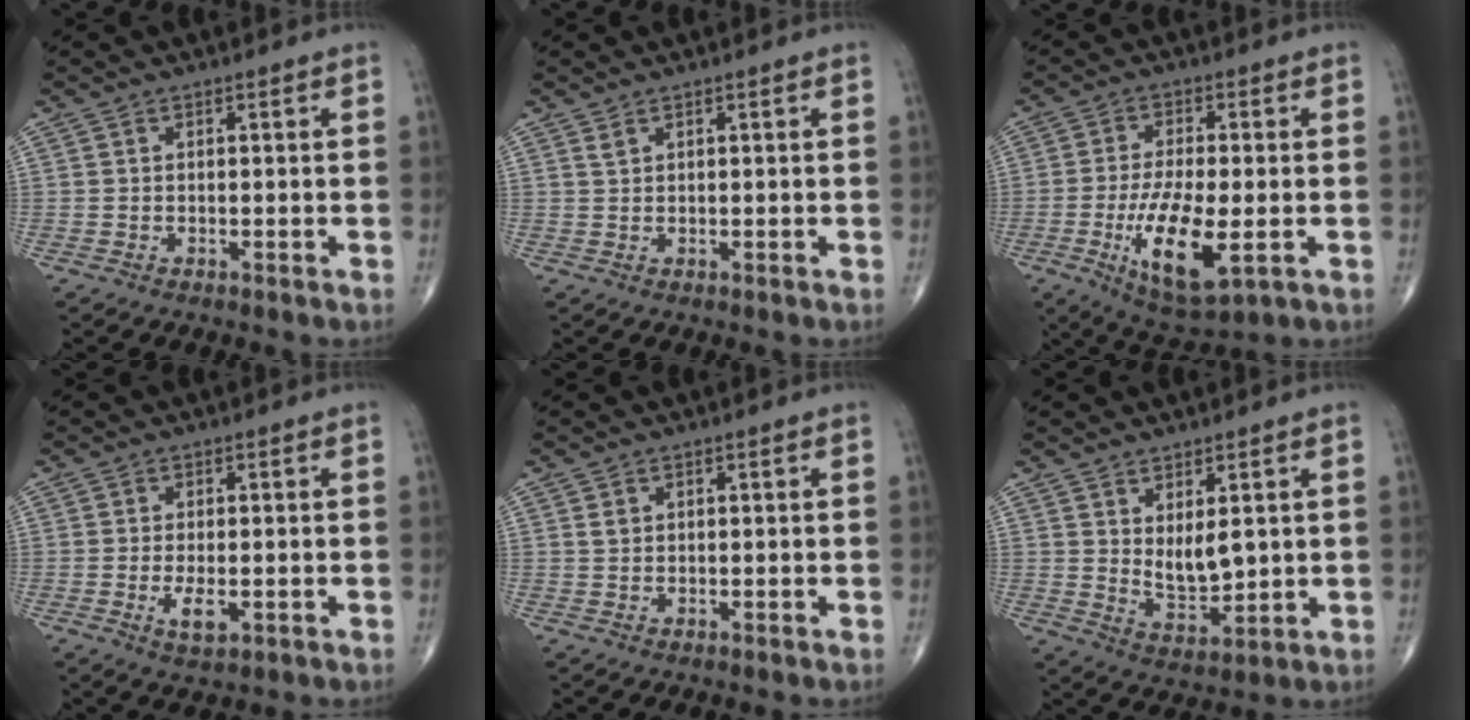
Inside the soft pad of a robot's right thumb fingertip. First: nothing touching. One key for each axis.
{"total": 0.8, "fx": 0.7, "fy": 0.3, "fz": 0.4, "tx": -0.008, "ty": 0.001, "tz": 0.015}
{"total": 13.1, "fx": -3.4, "fy": 4.5, "fz": 11.8, "tx": -0.217, "ty": -0.013, "tz": -0.052}
{"total": 3.9, "fx": -0.9, "fy": 1.7, "fz": 3.3, "tx": -0.061, "ty": -0.006, "tz": -0.015}
{"total": 1.1, "fx": 0.5, "fy": 0.8, "fz": 0.5, "tx": -0.006, "ty": 0.000, "tz": 0.009}
{"total": 6.8, "fx": 1.6, "fy": 3.3, "fz": 5.8, "tx": -0.084, "ty": -0.027, "tz": 0.041}